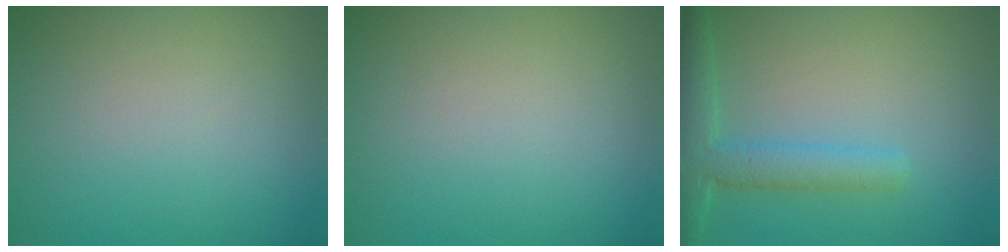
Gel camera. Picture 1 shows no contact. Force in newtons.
{"total": 0.0}
{"total": 3.8, "press": 3.8, "slide": 0.2}